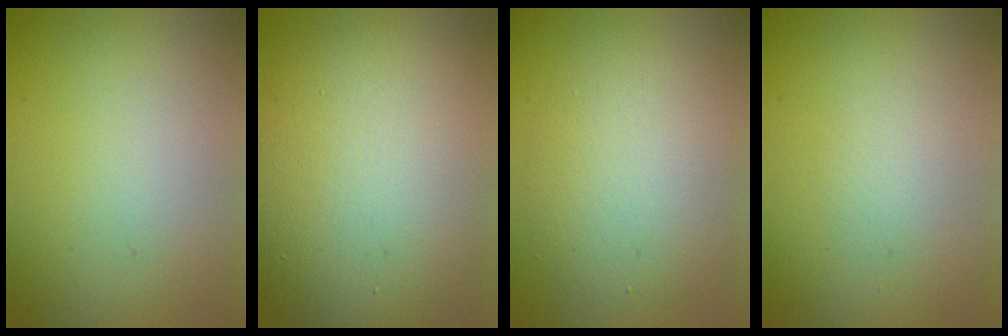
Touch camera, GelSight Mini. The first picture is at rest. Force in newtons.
{"total": 12.4, "press": 12.4, "slide": 0.7}
{"total": 4.2, "press": 4.2, "slide": 0.1}
{"total": 0.9, "press": 0.9, "slide": 0.1}